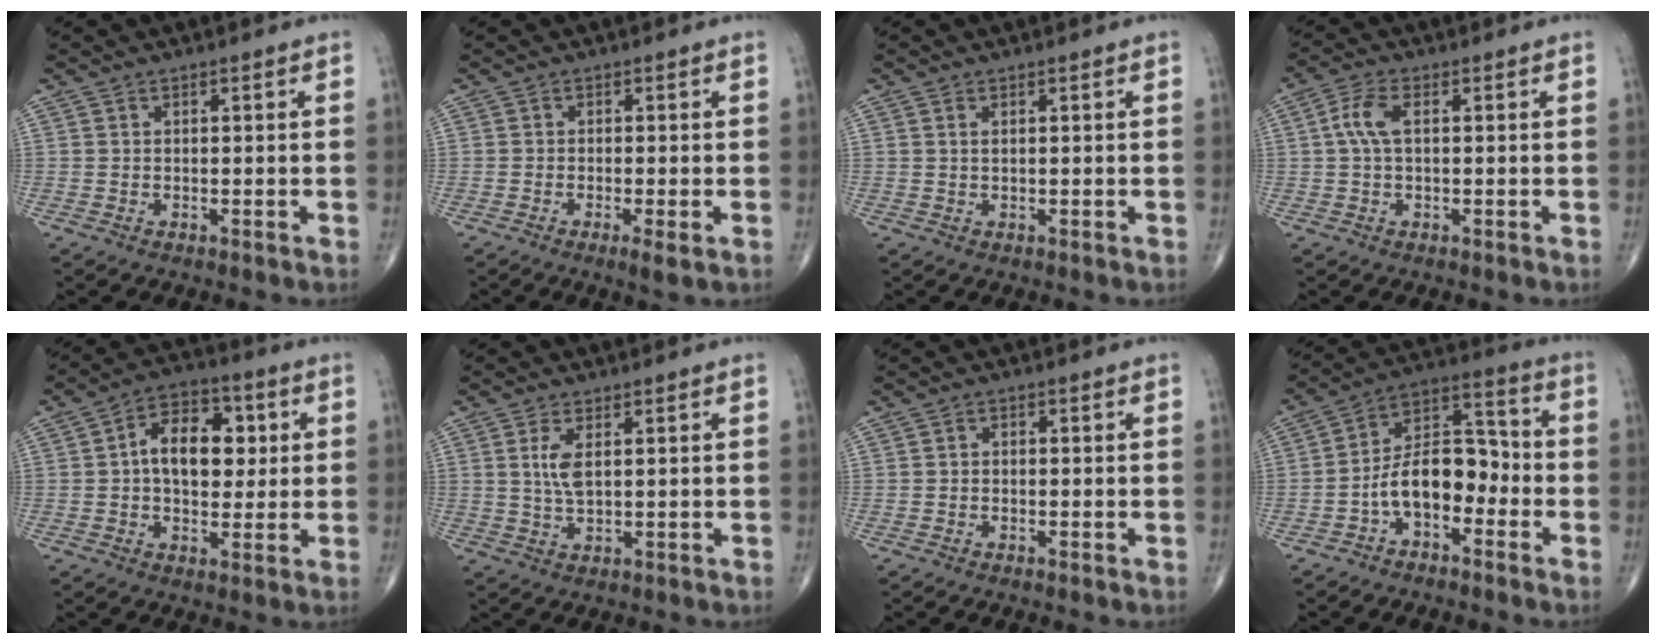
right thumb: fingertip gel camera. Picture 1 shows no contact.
{"total": 2.6, "force": [-1.0, 0.4, 2.4], "torque": [-0.049, -0.009, -0.020]}
{"total": 0.7, "force": [0.3, 0.3, 0.6], "torque": [-0.015, 0.004, 0.007]}
{"total": 4.6, "force": [0.7, 2.2, 4.0], "torque": [-0.101, 0.014, 0.010]}
{"total": 12.5, "force": [1.7, 7.9, 9.5], "torque": [-0.116, 0.014, 0.020]}
{"total": 4.3, "force": [1.1, 1.8, 3.8], "torque": [-0.084, -0.005, 0.025]}
{"total": 0.9, "force": [-0.3, 0.7, 0.5], "torque": [-0.002, 0.002, -0.010]}
{"total": 12.2, "force": [-4.0, 7.1, 9.1], "torque": [-0.131, 0.061, -0.080]}